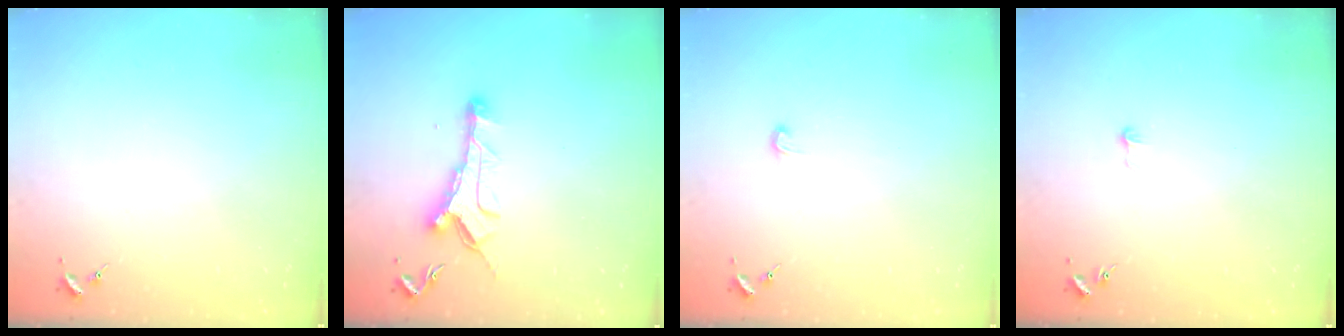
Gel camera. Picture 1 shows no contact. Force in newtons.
{"total": 10.8, "press": 10.8, "slide": 0.3}
{"total": 3.4, "press": 3.4, "slide": 0.4}
{"total": 3.1, "press": 3.1, "slide": 0.3}